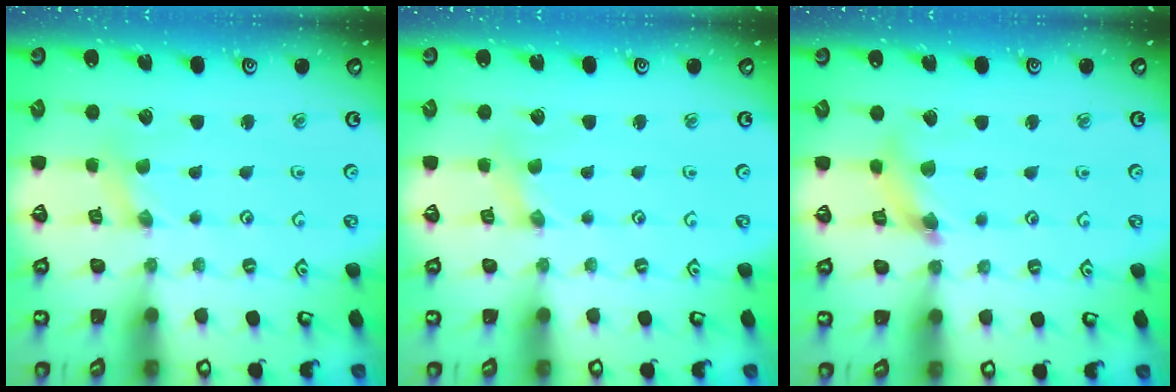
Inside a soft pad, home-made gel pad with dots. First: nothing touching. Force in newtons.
{"total": 0.0}
{"total": 5.9, "press": 5.9, "slide": 0.5}